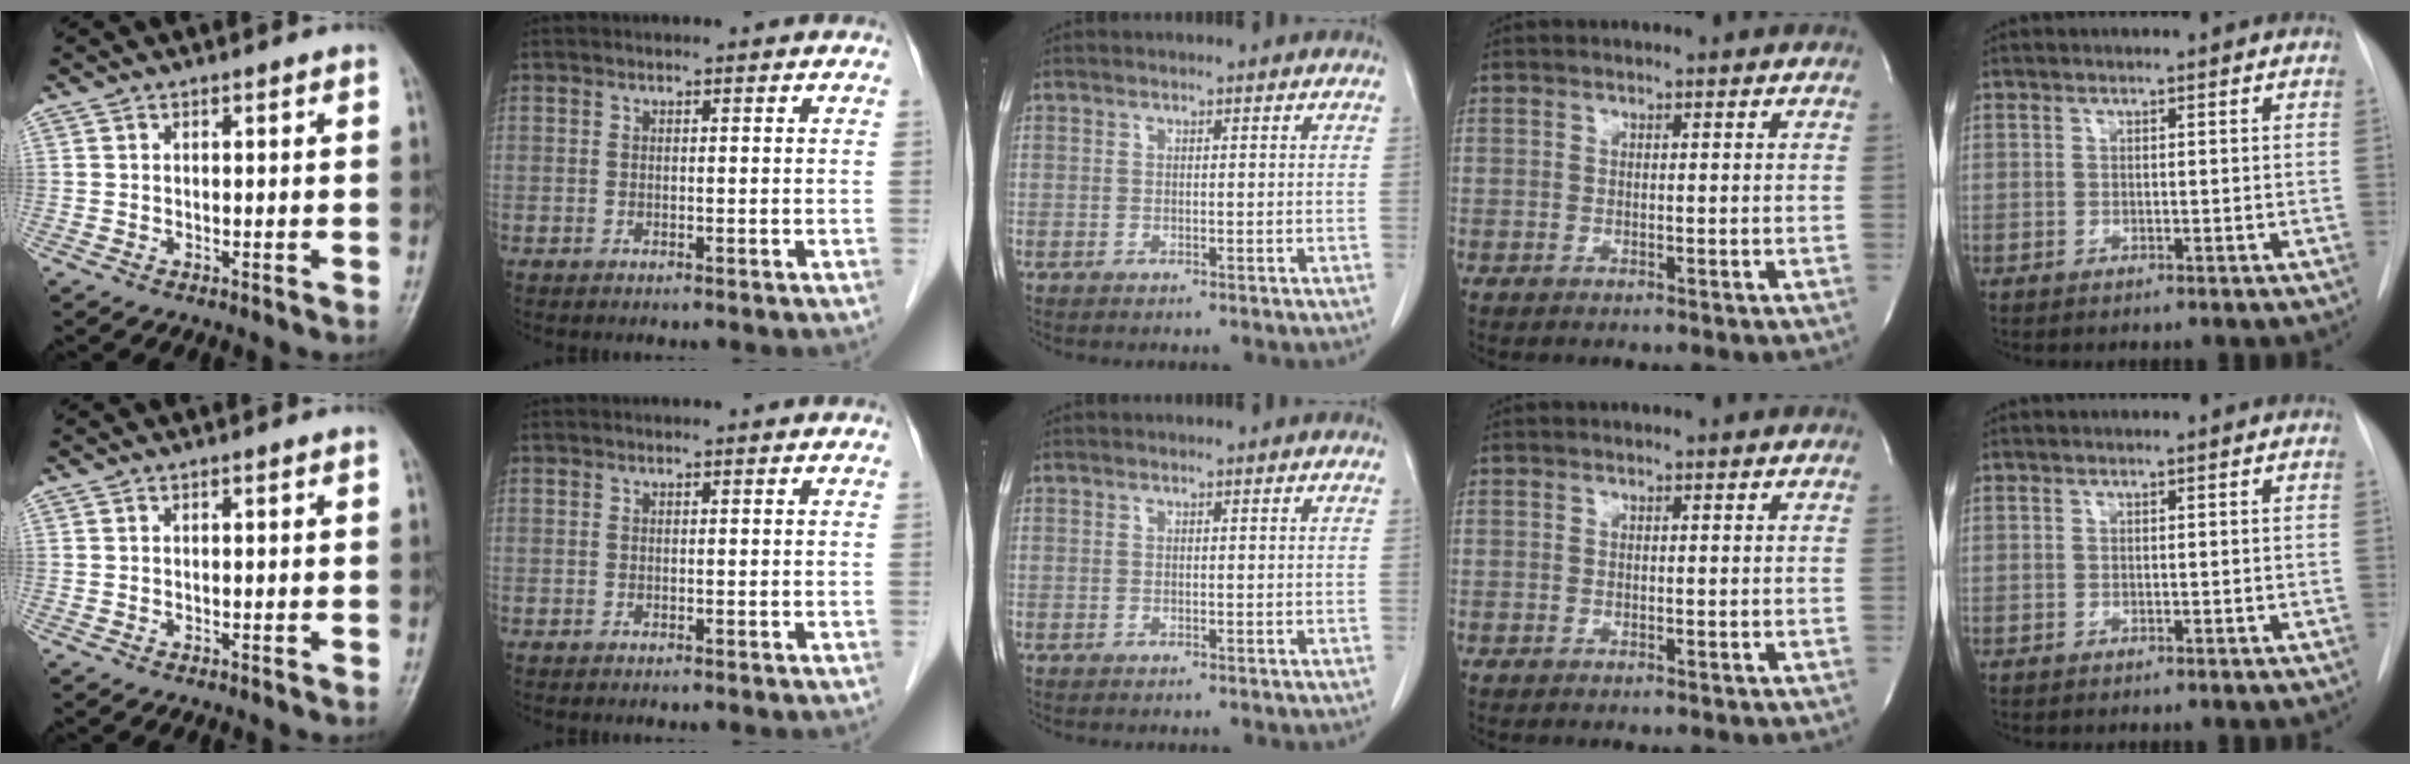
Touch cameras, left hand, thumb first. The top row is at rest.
{}